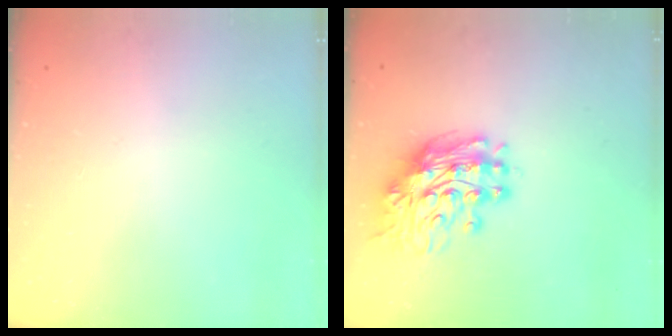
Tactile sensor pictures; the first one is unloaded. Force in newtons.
{"total": 14.5, "press": 14.4, "slide": 1.3}